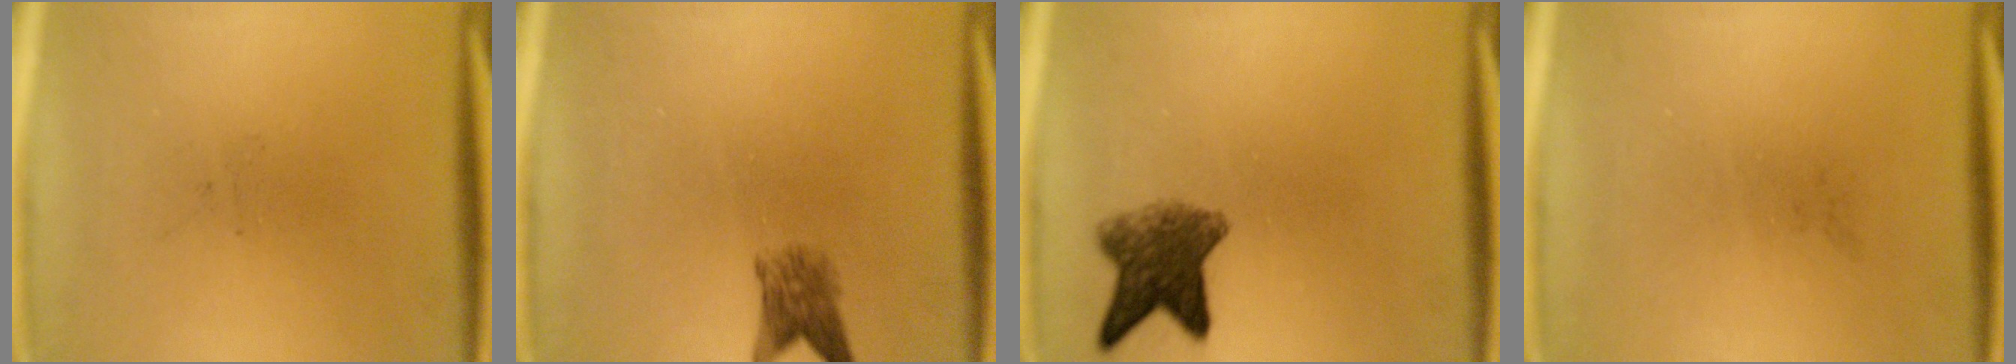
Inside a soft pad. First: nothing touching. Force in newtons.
{"total": 3.3}
{"total": 6.6}
{"total": 0.0}